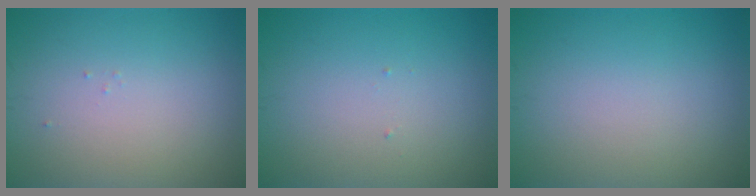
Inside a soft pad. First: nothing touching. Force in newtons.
{"total": 0.0}
{"total": 0.0}